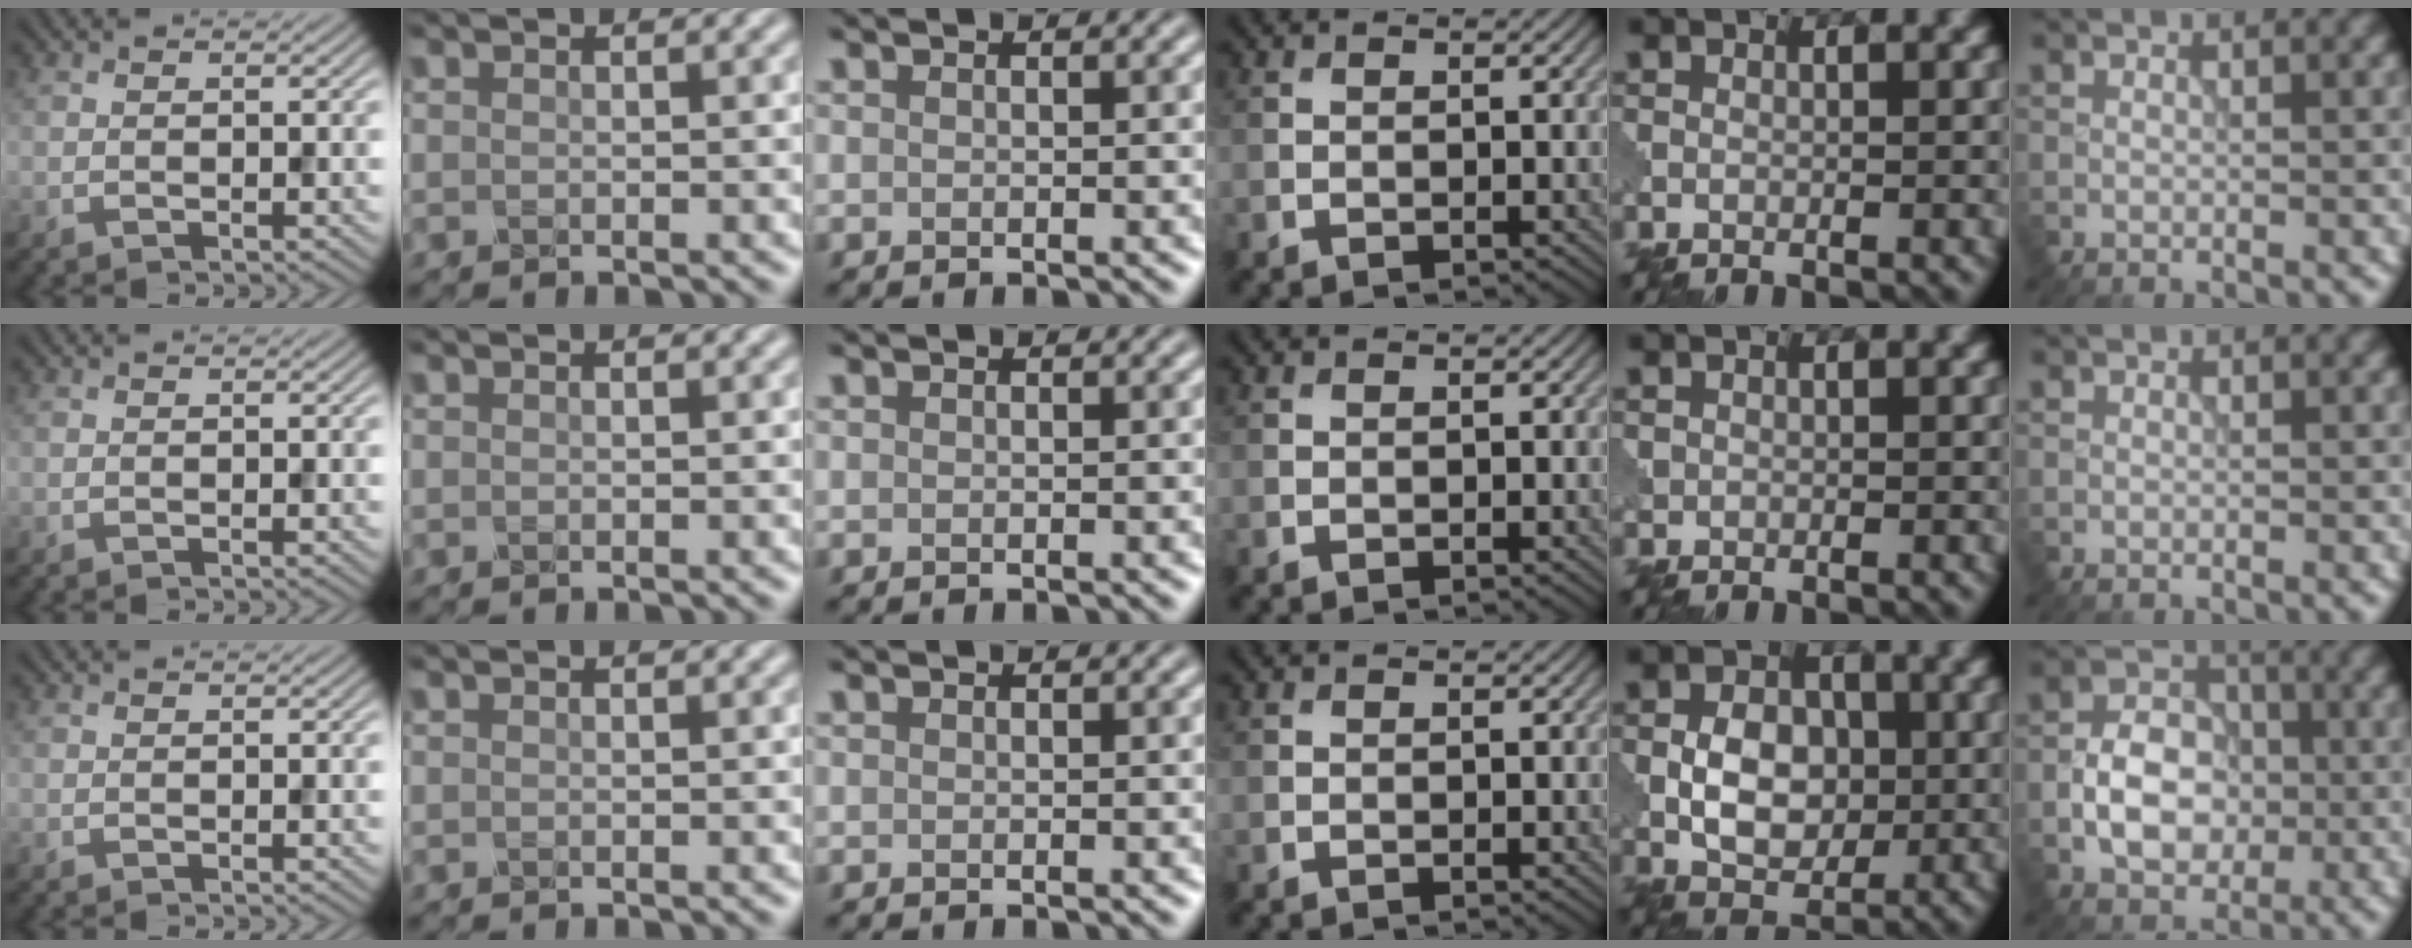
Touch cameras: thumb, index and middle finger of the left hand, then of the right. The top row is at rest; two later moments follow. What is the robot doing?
{"motion": "close", "object": "eyeshadow palette"}